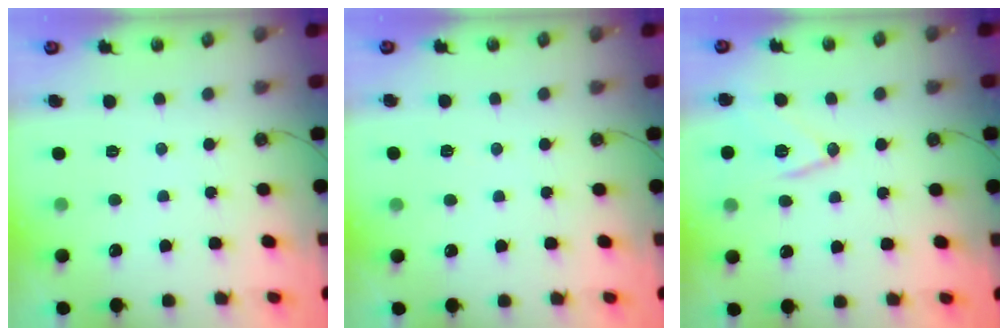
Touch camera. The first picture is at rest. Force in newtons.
{"total": 2.0, "press": 0.8, "slide": 1.8}
{"total": 11.6, "press": 11.4, "slide": 1.6}